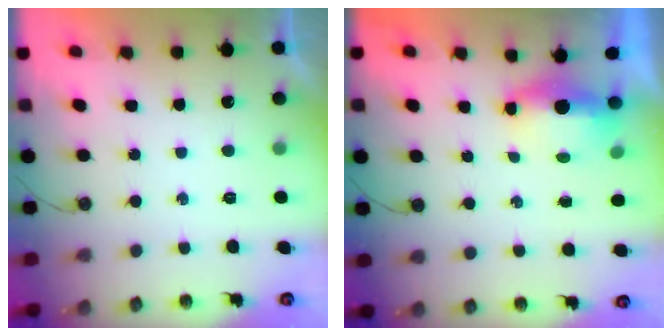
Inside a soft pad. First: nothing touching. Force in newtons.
{"total": 9.6, "press": 6.1, "slide": 7.4}